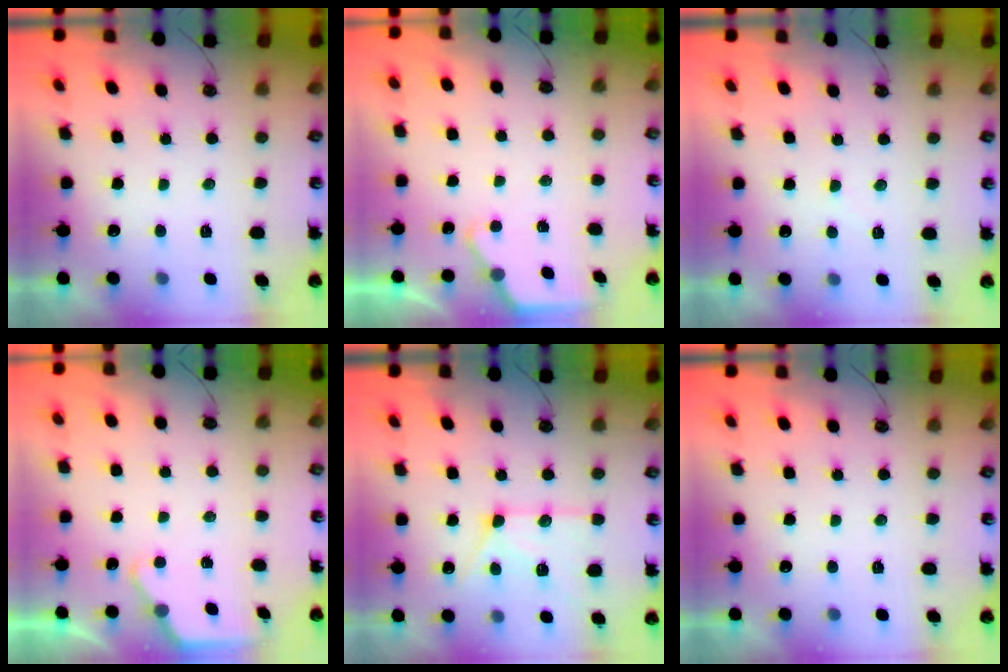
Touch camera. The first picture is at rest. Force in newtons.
{"total": 2.7, "press": 2.7, "slide": 0.2}
{"total": 3.5, "press": 3.5, "slide": 0.4}
{"total": 2.7, "press": 2.7, "slide": 0.2}
{"total": 14.9, "press": 14.8, "slide": 1.2}
{"total": 0.0}